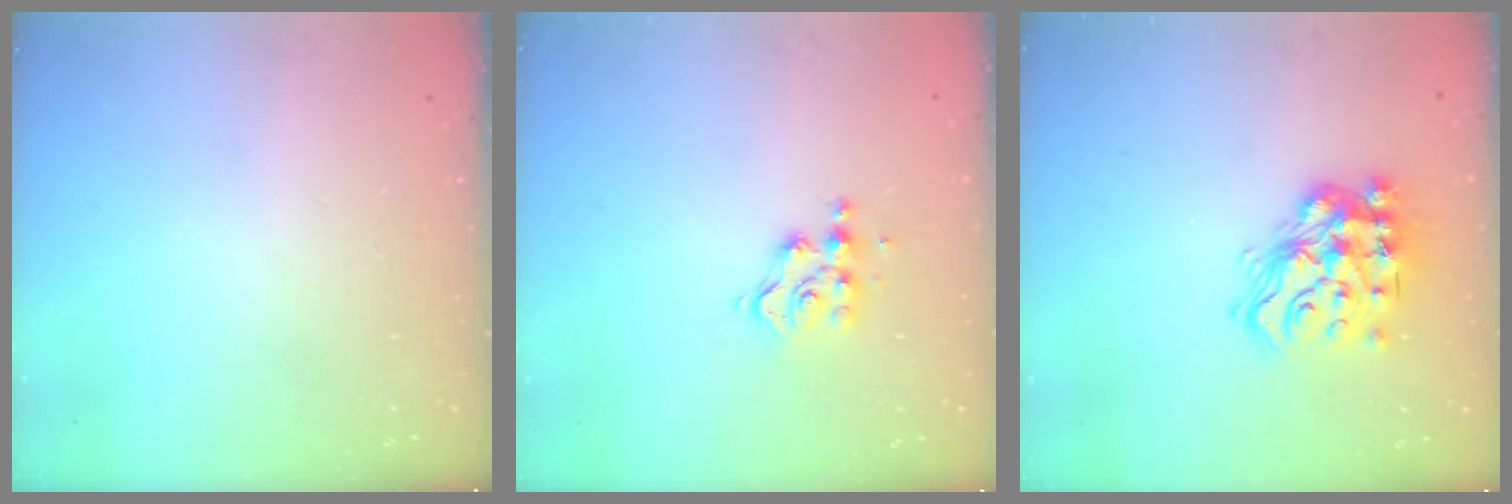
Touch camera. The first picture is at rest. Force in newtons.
{"total": 7.7, "press": 7.7, "slide": 0.4}
{"total": 16.2, "press": 16.2, "slide": 1.3}